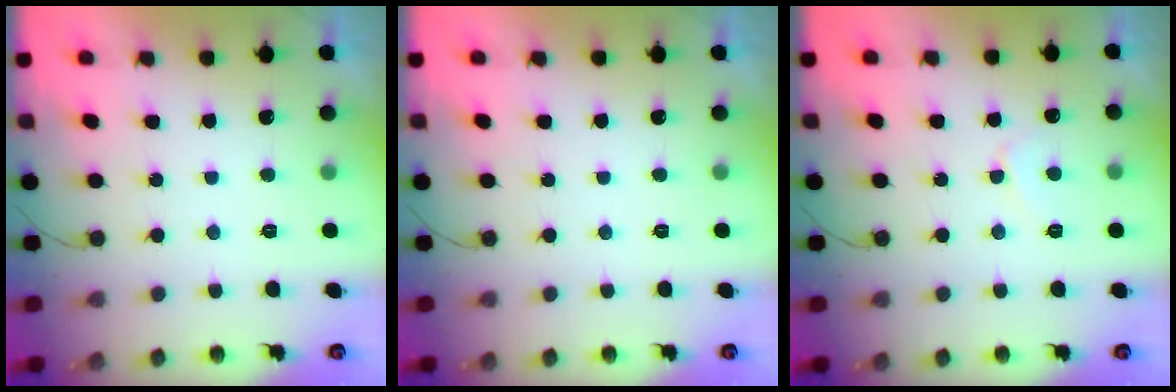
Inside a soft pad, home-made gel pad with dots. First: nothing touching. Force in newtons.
{"total": 0.0}
{"total": 4.2, "press": 4.2, "slide": 0.3}